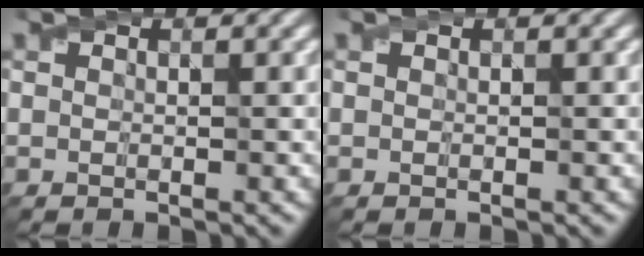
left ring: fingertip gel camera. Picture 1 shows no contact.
{"total": 0.0}